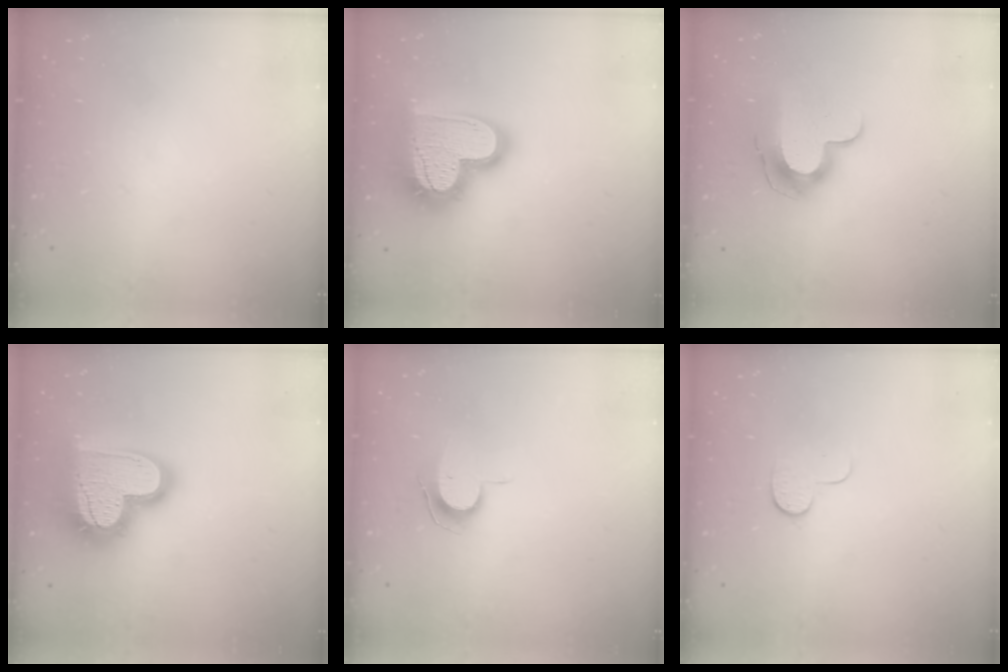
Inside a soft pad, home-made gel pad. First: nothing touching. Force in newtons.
{"total": 23.3, "press": 23.2, "slide": 1.9}
{"total": 10.0, "press": 9.9, "slide": 1.1}
{"total": 23.3, "press": 23.2, "slide": 1.9}
{"total": 7.7, "press": 7.6, "slide": 0.4}
{"total": 5.7, "press": 5.7, "slide": 0.6}